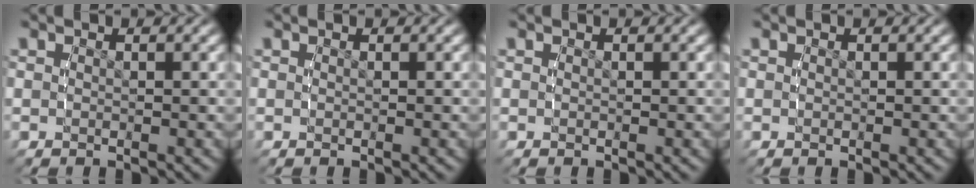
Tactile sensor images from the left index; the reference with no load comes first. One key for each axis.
{"total": 0.0}
{"total": 0.0}
{"total": 0.0}